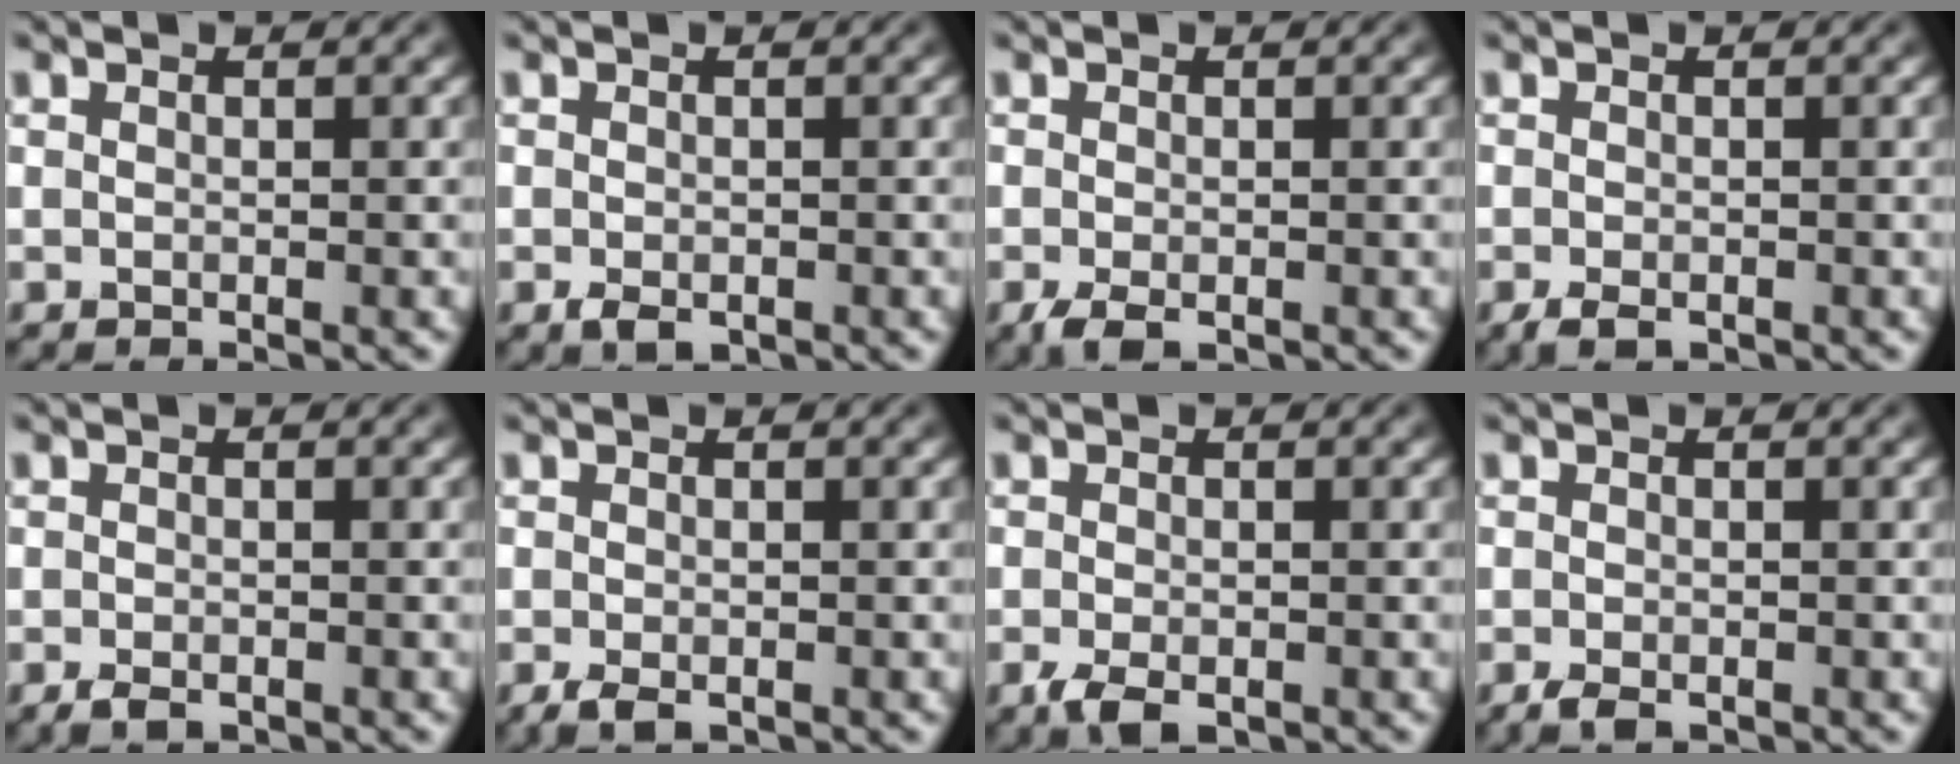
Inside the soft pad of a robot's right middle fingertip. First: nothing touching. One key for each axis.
{"total": 1.5, "fx": -0.7, "fy": 0.9, "fz": 1.0, "tx": -0.020, "ty": -0.005, "tz": -0.012}
{"total": 2.0, "fx": -1.1, "fy": 0.9, "fz": 1.4, "tx": -0.032, "ty": -0.009, "tz": -0.020}
{"total": 1.8, "fx": -1.1, "fy": 0.8, "fz": 1.1, "tx": -0.024, "ty": -0.006, "tz": -0.020}
{"total": 1.5, "fx": -1.0, "fy": 0.7, "fz": 0.9, "tx": -0.017, "ty": -0.005, "tz": -0.018}
{"total": 1.7, "fx": -1.1, "fy": 0.8, "fz": 1.2, "tx": -0.026, "ty": -0.008, "tz": -0.020}
{"total": 2.5, "fx": -1.3, "fy": 1.2, "fz": 1.7, "tx": -0.036, "ty": -0.008, "tz": -0.024}
{"total": 1.5, "fx": -1.0, "fy": 0.6, "fz": 0.9, "tx": -0.019, "ty": -0.006, "tz": -0.019}